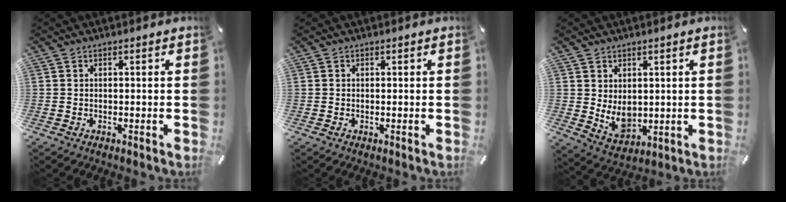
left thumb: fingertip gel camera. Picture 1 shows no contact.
{"total": 0.0}
{"total": 6.9, "force": [1.5, 5.5, 3.9], "torque": [-0.064, -0.014, 0.032]}